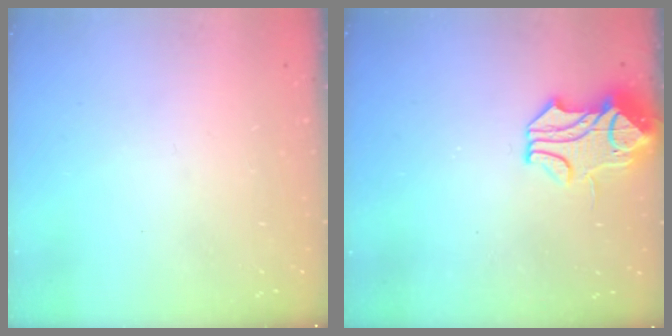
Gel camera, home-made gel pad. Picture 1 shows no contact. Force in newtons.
{"total": 2.0, "press": 1.2, "slide": 1.5}